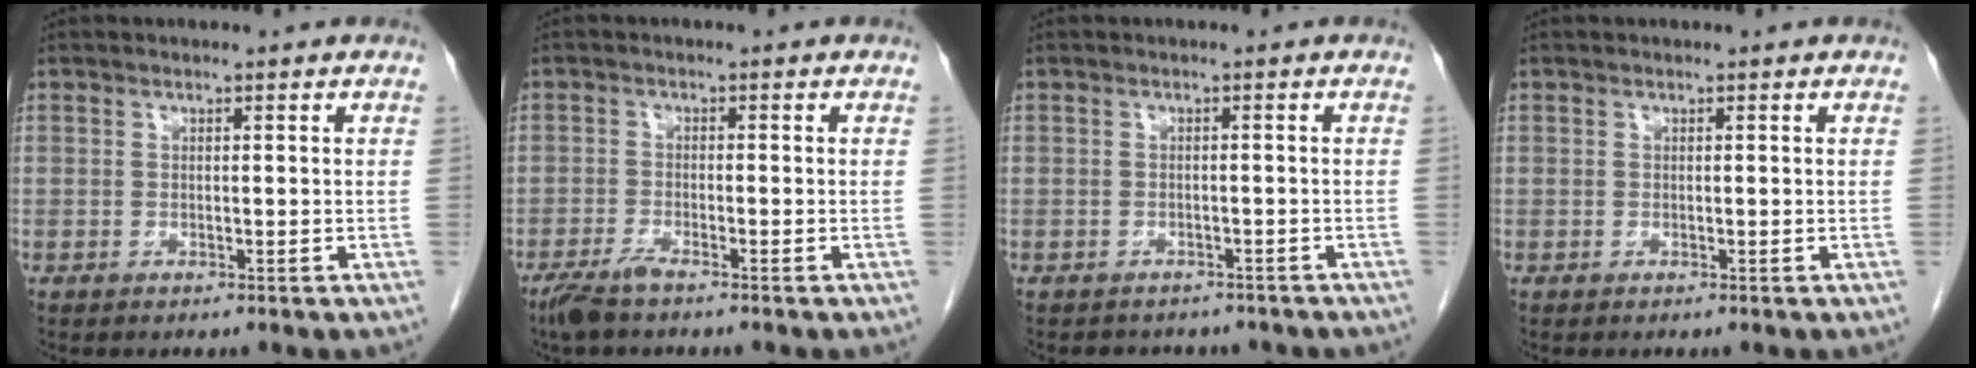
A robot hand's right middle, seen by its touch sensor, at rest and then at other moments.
{"total": 3.4, "force": [-2.7, 0.3, 2.1], "torque": [-0.049, -0.008, -0.055]}
{"total": 6.0, "force": [-5.2, 2.8, 1.2], "torque": [-0.015, 0.007, -0.053]}
{"total": 0.0}